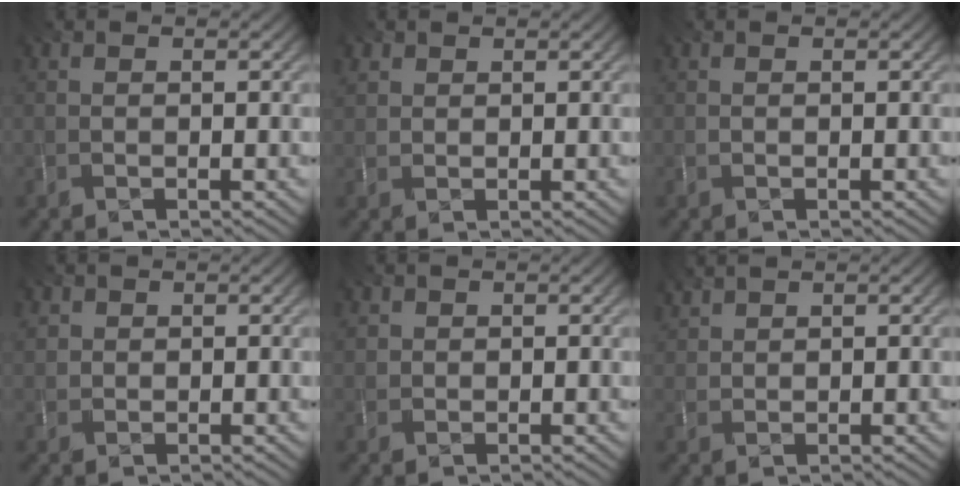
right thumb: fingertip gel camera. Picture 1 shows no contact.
{"total": 1.7, "force": [1.2, 1.2, 0.3], "torque": [-0.010, -0.003, 0.023]}
{"total": 0.0}
{"total": 1.6, "force": [0.8, 1.3, 0.2], "torque": [-0.009, -0.004, 0.017]}
{"total": 1.3, "force": [0.7, 1.1, 0.1], "torque": [-0.004, -0.004, 0.014]}
{"total": 2.1, "force": [2.0, 0.6, 0.3], "torque": [-0.013, -0.001, 0.038]}